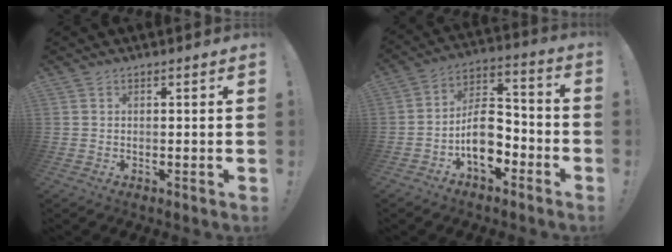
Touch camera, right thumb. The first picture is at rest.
{"total": 12.9, "force": [-5.0, 8.1, 8.7], "torque": [-0.153, 0.029, -0.087]}